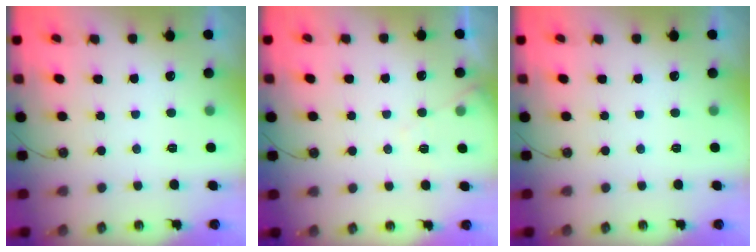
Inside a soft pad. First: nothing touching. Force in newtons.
{"total": 5.0, "press": 4.9, "slide": 0.7}
{"total": 0.0}